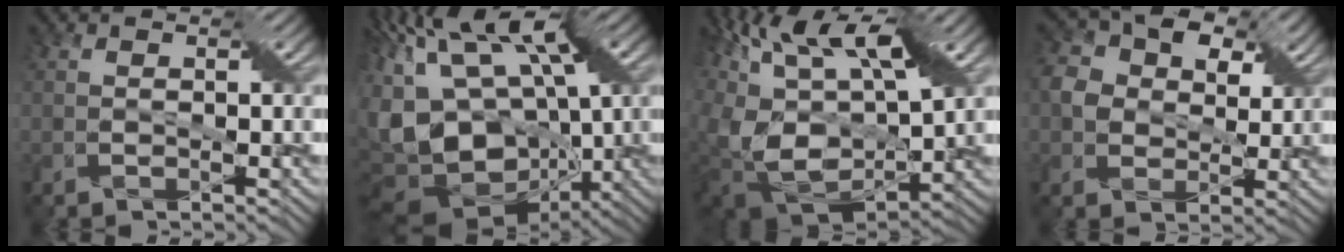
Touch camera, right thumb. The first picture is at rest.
{"total": 16.9, "force": [-0.8, 10.1, 13.5], "torque": [-0.263, -0.005, 0.013]}
{"total": 16.7, "force": [4.7, 8.3, 13.7], "torque": [-0.252, 0.040, 0.127]}
{"total": 7.6, "force": [2.6, 5.9, 3.9], "torque": [-0.089, 0.003, 0.034]}